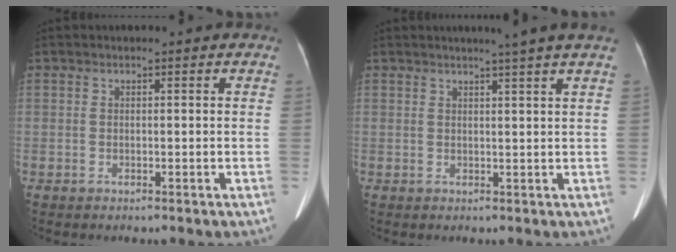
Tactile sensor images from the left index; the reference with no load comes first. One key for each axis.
{"total": 4.0, "fx": 3.2, "fy": -1.3, "fz": 2.1, "tx": -0.027, "ty": -0.003, "tz": 0.038}